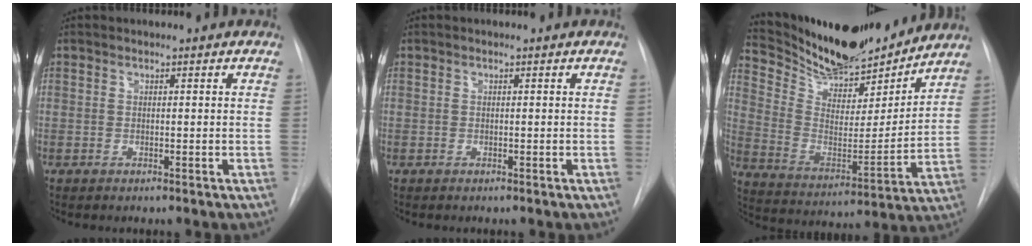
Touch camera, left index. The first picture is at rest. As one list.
[{"total": 0.0}, {"total": 19.3, "force": [17.8, 4.6, 5.9], "torque": [-0.112, -0.016, 0.298]}]